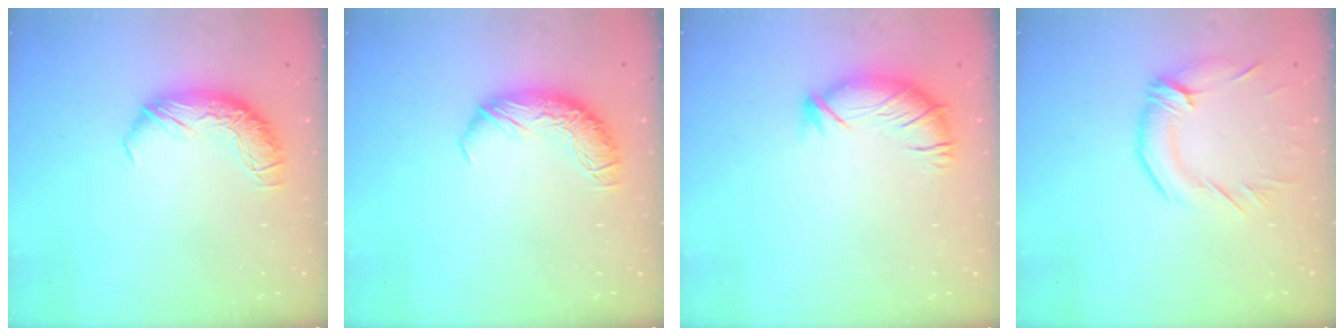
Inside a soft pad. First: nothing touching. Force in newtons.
{"total": 0.0}
{"total": 2.9, "press": 2.0, "slide": 2.2}
{"total": 1.4, "press": 0.8, "slide": 1.1}